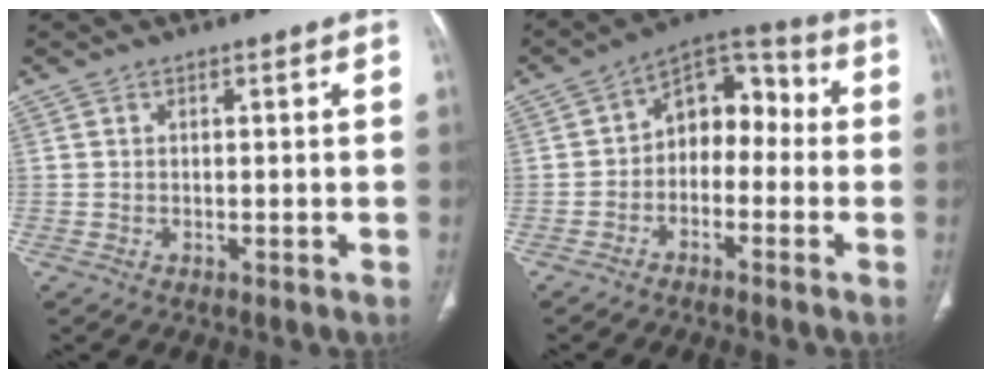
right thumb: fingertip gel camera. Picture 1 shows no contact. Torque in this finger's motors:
{"motor_torque": [-0.02, 0.13, -0.03, 0.12, 0.05]}